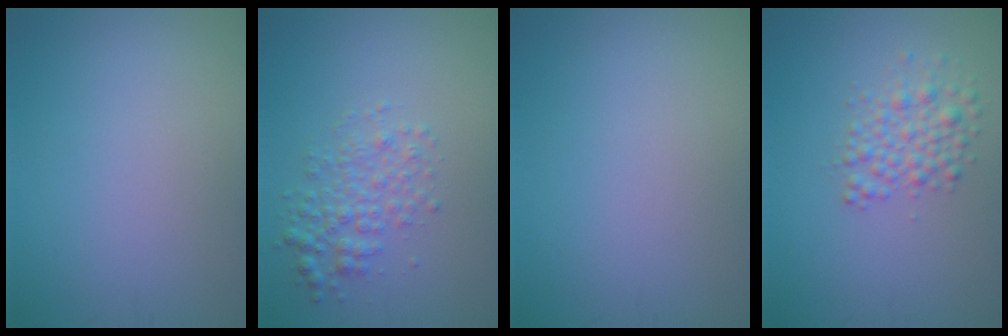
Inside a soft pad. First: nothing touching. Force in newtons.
{"total": 2.9, "press": 2.9, "slide": 0.0}
{"total": 0.0}
{"total": 2.9, "press": 2.9, "slide": 0.1}